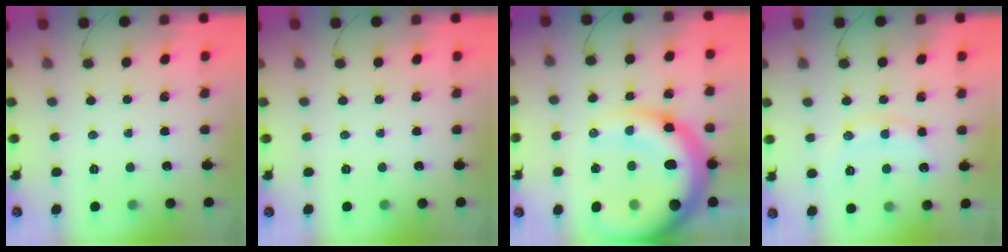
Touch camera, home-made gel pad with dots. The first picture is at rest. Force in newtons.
{"total": 0.0}
{"total": 23.7, "press": 23.1, "slide": 5.1}
{"total": 10.7, "press": 10.7, "slide": 0.8}